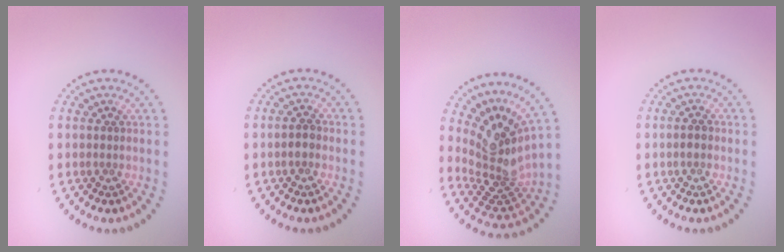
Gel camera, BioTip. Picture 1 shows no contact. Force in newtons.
{"total": 1.2, "press": 1.2, "slide": 0.2}
{"total": 4.7, "press": 3.0, "slide": 3.6}
{"total": 1.0, "press": 0.9, "slide": 0.1}